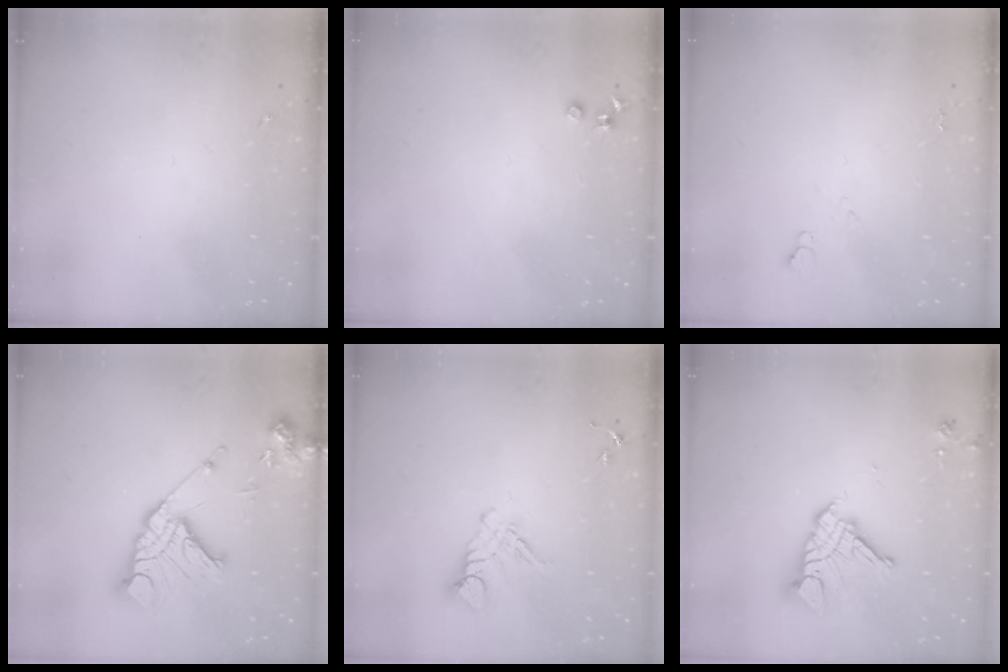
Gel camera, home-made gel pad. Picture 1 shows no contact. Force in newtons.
{"total": 3.5, "press": 3.5, "slide": 0.4}
{"total": 5.5, "press": 5.4, "slide": 0.7}
{"total": 18.0, "press": 17.9, "slide": 2.5}
{"total": 9.4, "press": 9.4, "slide": 0.9}
{"total": 14.0, "press": 13.9, "slide": 1.5}